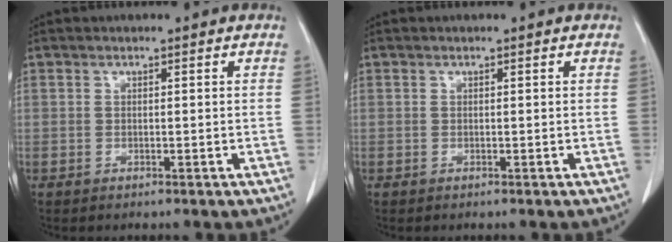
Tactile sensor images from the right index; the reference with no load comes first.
{"total": 0.0}